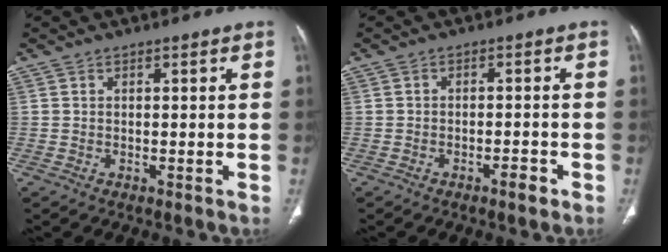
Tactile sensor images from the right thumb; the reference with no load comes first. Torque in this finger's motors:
{"motor_torque": [-0.07, 0.33, -0.30, 0.13, 0.01]}